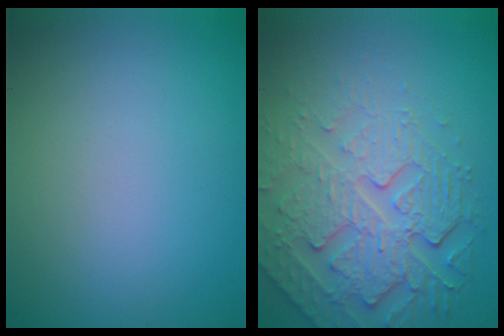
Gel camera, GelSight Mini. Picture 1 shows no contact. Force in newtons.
{"total": 5.5, "press": 4.8, "slide": 2.6}